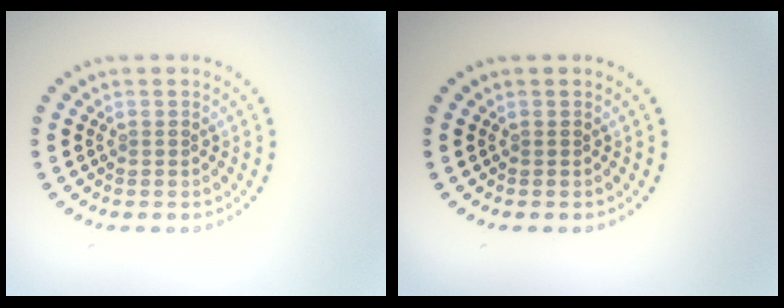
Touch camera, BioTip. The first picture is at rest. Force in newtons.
{"total": 0.0}